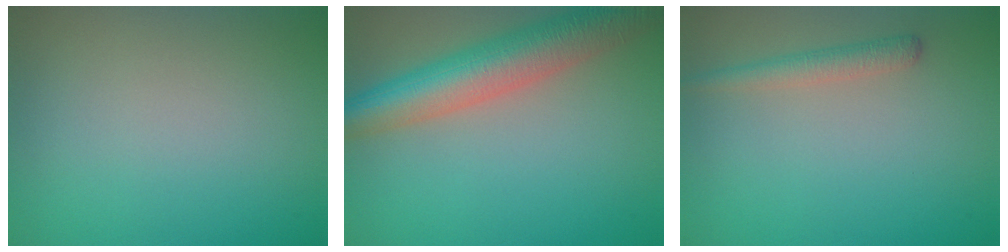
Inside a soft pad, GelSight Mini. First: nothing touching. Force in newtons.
{"total": 8.1, "press": 8.1, "slide": 0.6}
{"total": 1.9, "press": 1.9, "slide": 0.1}